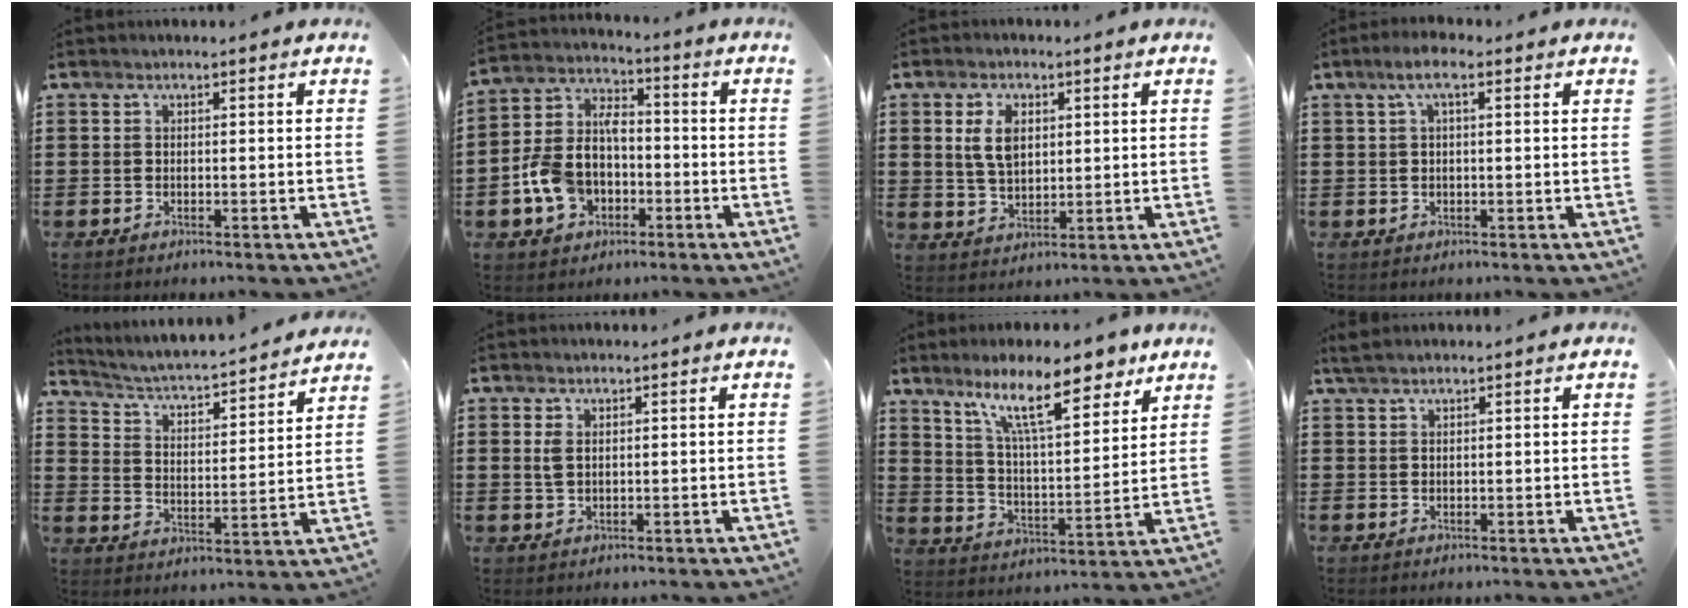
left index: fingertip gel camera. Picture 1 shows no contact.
{"total": 8.9, "force": [-2.5, 6.6, 5.3], "torque": [-0.150, 0.006, -0.055]}
{"total": 5.6, "force": [1.7, 3.2, 4.2], "torque": [-0.084, 0.006, 0.028]}
{"total": 3.4, "force": [1.0, 0.9, 3.1], "torque": [-0.062, 0.008, 0.015]}
{"total": 3.3, "force": [3.1, -0.1, 1.0], "torque": [-0.039, -0.034, 0.041]}
{"total": 2.0, "force": [0.4, 1.2, 1.6], "torque": [-0.037, 0.006, 0.007]}
{"total": 13.7, "force": [9.4, 3.5, 9.4], "torque": [-0.178, -0.032, 0.158]}
{"total": 1.3, "force": [1.0, 0.3, 0.8], "torque": [-0.018, 0.002, 0.018]}